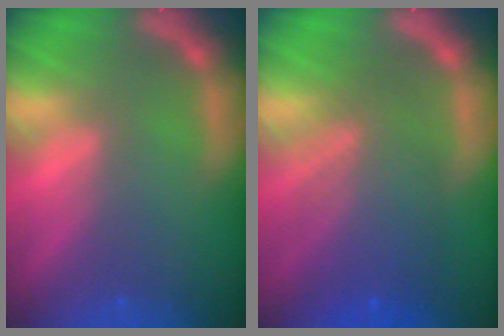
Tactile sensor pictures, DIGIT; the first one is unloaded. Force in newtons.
{"total": 7.1}